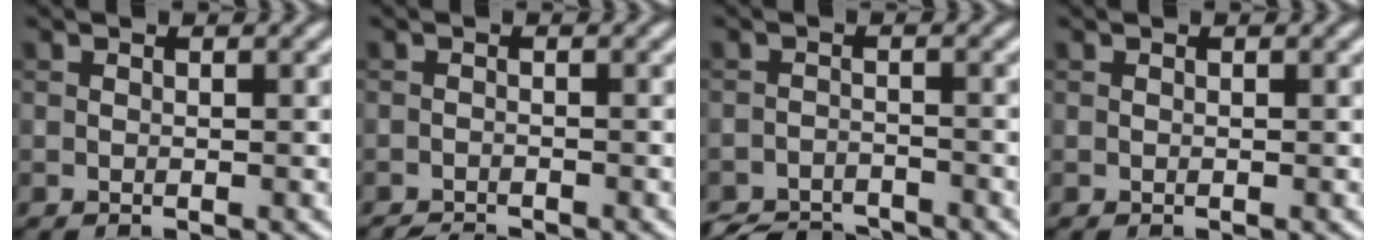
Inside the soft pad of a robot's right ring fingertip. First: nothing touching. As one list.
[{"total": 1.4, "force": [-1.4, 0.1, 0.2], "torque": [0.002, -0.004, -0.027]}, {"total": 4.2, "force": [-3.9, 1.2, 0.8], "torque": [-0.007, -0.008, -0.072]}, {"total": 0.0}]